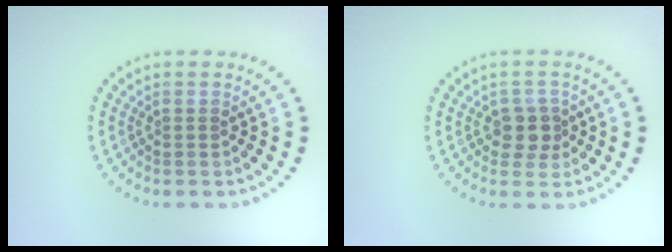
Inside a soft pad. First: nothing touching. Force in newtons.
{"total": 2.2, "press": 2.0, "slide": 1.0}